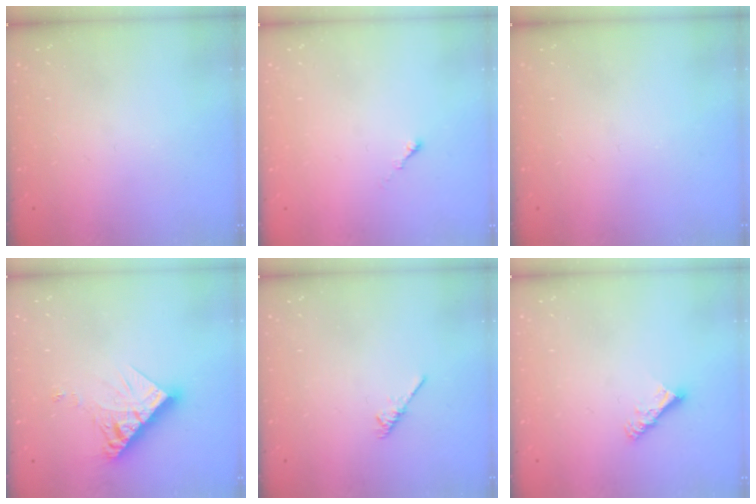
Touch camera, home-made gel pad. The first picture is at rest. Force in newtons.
{"total": 0.0}
{"total": 0.0}
{"total": 11.4, "press": 11.3, "slide": 1.2}
{"total": 1.9, "press": 1.8, "slide": 0.5}
{"total": 6.1, "press": 6.1, "slide": 0.5}